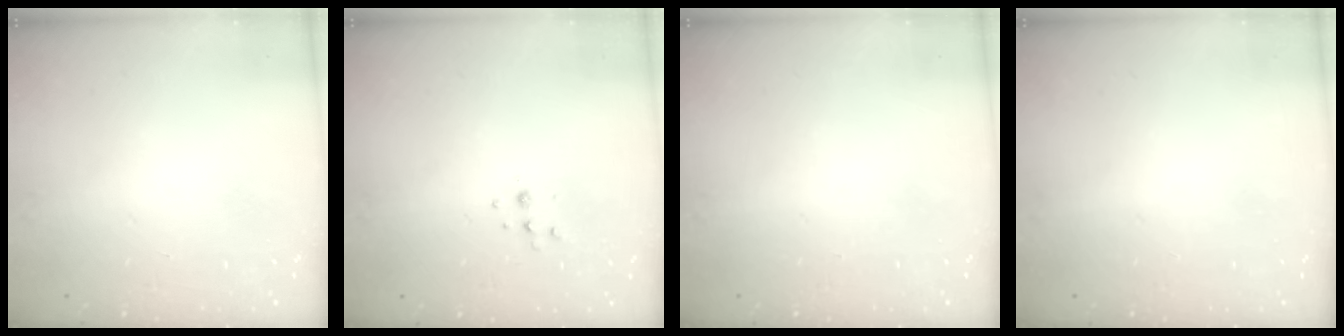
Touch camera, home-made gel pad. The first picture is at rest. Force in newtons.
{"total": 3.8, "press": 3.7, "slide": 0.7}
{"total": 0.0}
{"total": 0.0}